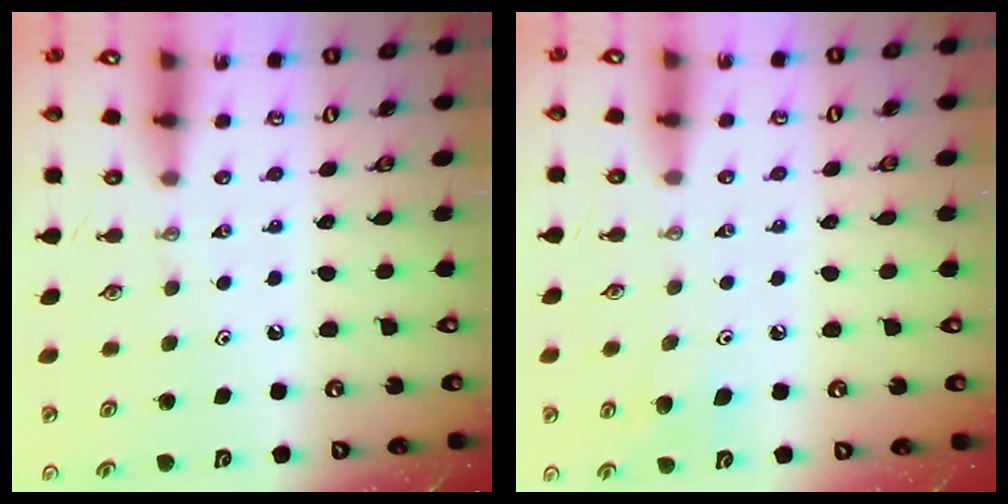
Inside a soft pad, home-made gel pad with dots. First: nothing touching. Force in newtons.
{"total": 6.4, "press": 6.3, "slide": 1.3}